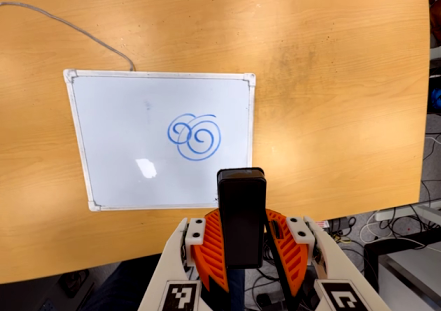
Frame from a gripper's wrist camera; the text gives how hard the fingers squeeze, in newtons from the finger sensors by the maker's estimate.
{"total": 5.4, "left": 5.3, "right": 5.5}